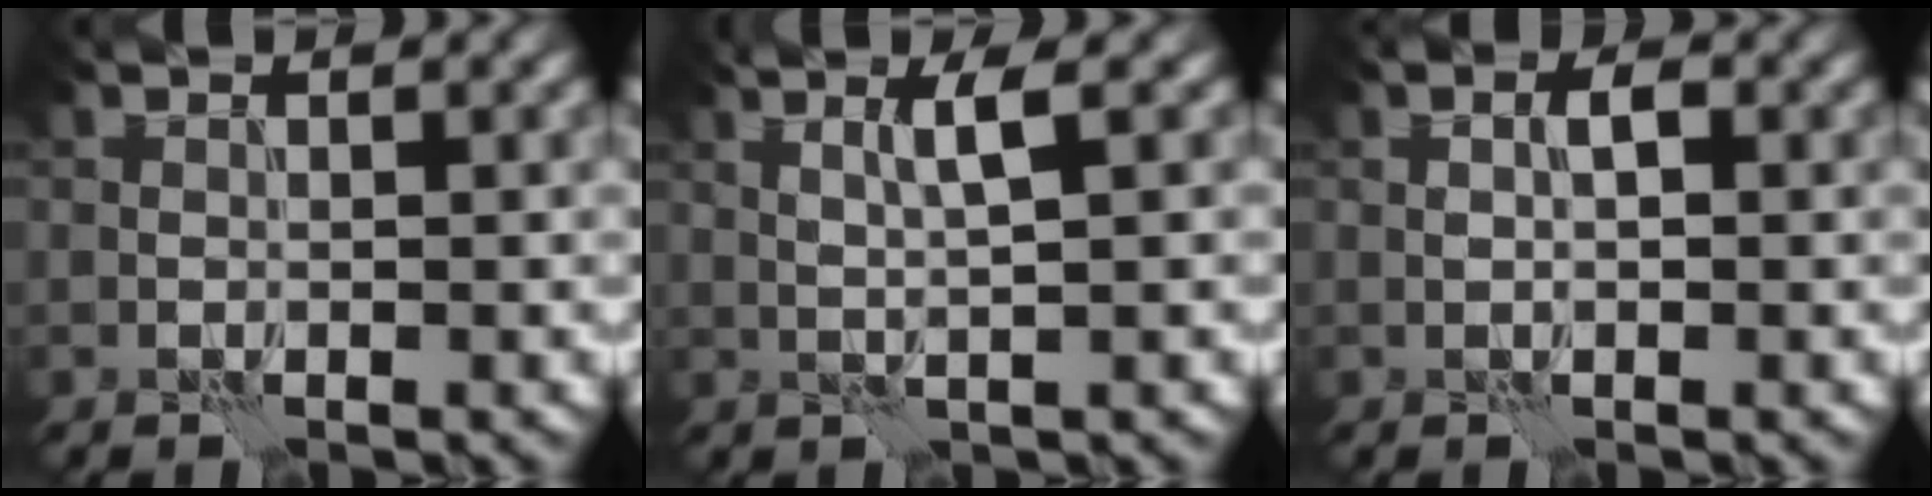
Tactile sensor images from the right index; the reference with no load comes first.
{"total": 2.6, "force": [0.9, 0.2, 2.4], "torque": [-0.046, 0.004, 0.017]}
{"total": 1.8, "force": [0.3, 0.9, 1.5], "torque": [-0.025, 0.002, 0.004]}